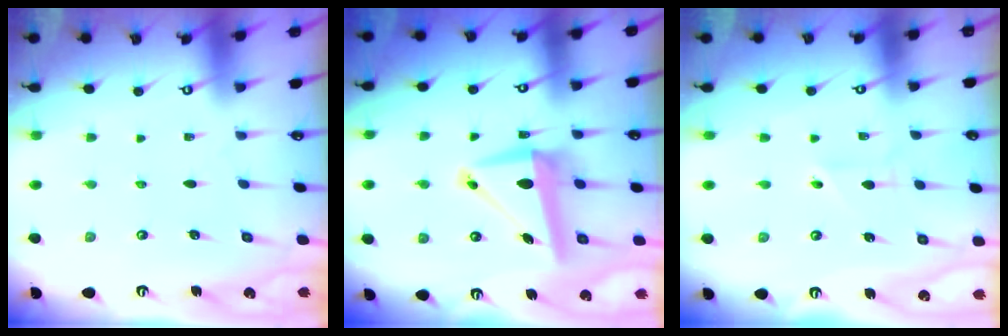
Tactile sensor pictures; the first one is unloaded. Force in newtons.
{"total": 8.6, "press": 8.3, "slide": 2.2}
{"total": 1.9, "press": 1.6, "slide": 0.9}